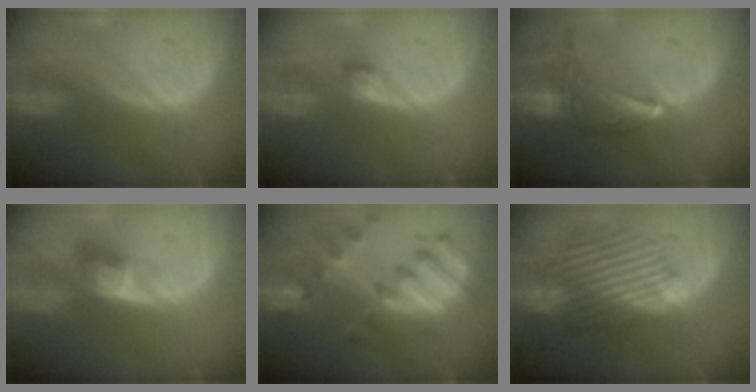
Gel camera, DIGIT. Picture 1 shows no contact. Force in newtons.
{"total": 1.8, "press": 1.7, "slide": 0.3}
{"total": 9.2, "press": 8.1, "slide": 4.3}
{"total": 3.9, "press": 3.9, "slide": 0.2}
{"total": 11.0, "press": 9.4, "slide": 5.7}
{"total": 9.8, "press": 9.5, "slide": 2.5}